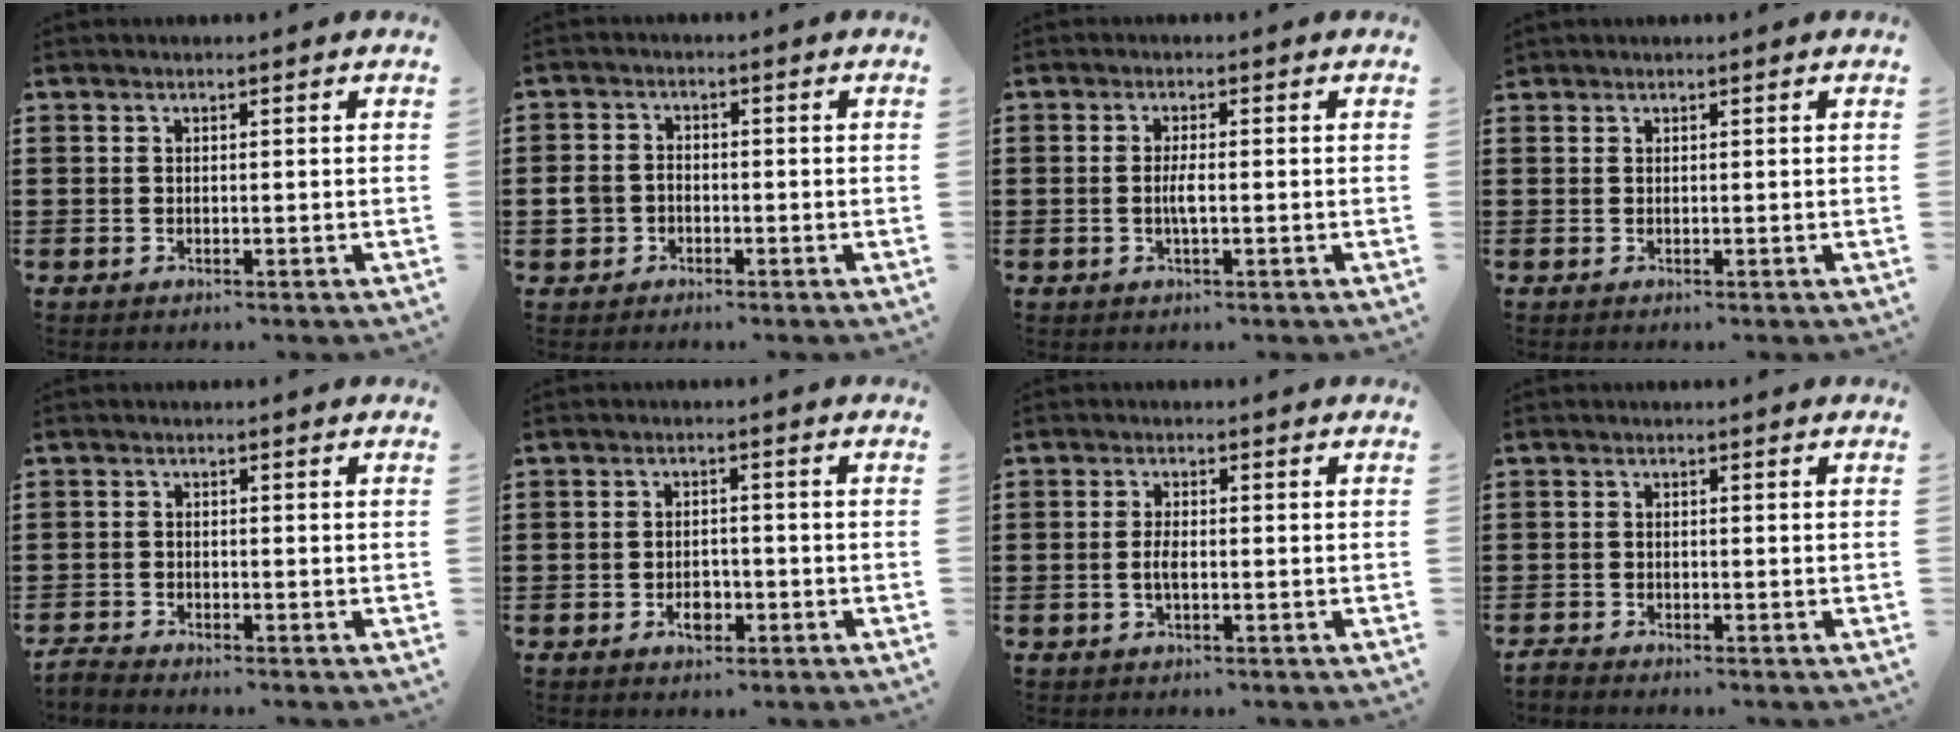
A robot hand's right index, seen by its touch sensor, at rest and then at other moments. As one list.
[{"total": 3.0, "force": [-1.2, 2.5, 1.2], "torque": [-0.043, -0.003, -0.028]}, {"total": 2.7, "force": [-0.5, 0.6, 2.6], "torque": [-0.062, -0.006, -0.014]}, {"total": 0.5, "force": [0.5, 0.2, 0.0], "torque": [0.001, 0.001, 0.010]}, {"total": 1.6, "force": [-1.6, -0.1, 0.0], "torque": [-0.004, -0.001, -0.032]}, {"total": 3.3, "force": [-1.3, 1.8, 2.5], "torque": [-0.037, 0.000, -0.025]}, {"total": 2.6, "force": [-0.4, 1.0, 2.3], "torque": [-0.053, -0.001, -0.011]}, {"total": 1.0, "force": [-1.0, 0.1, 0.0], "torque": [-0.003, 0.000, -0.020]}]